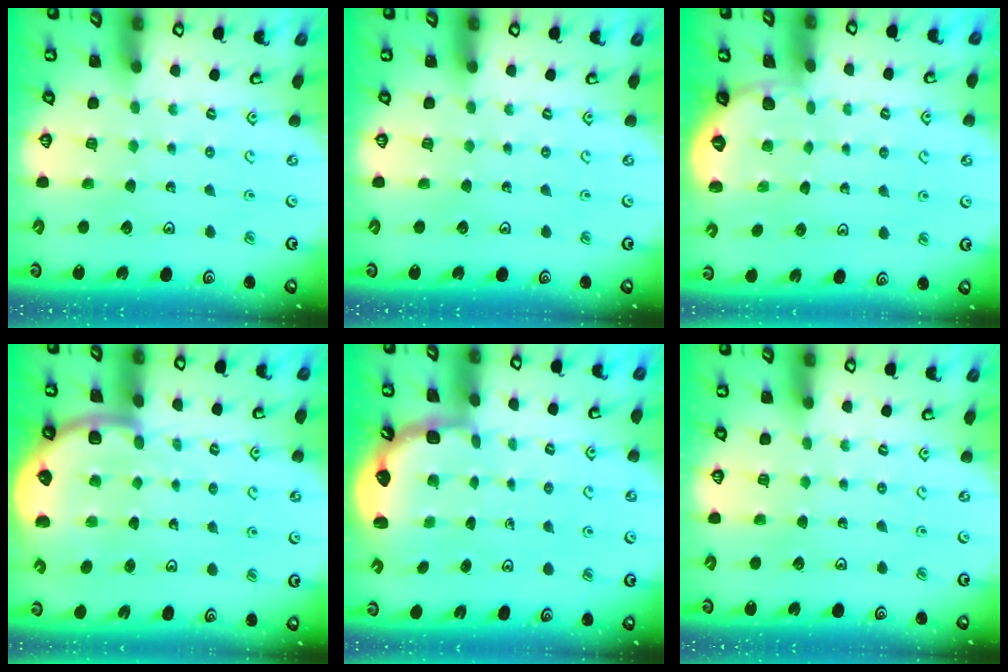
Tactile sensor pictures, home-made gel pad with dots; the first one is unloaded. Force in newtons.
{"total": 0.0}
{"total": 0.0}
{"total": 6.5, "press": 6.1, "slide": 2.4}
{"total": 2.4, "press": 2.0, "slide": 1.3}
{"total": 0.0}